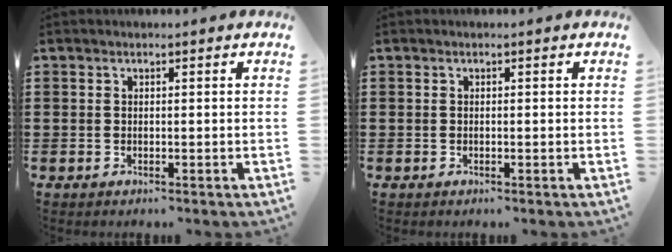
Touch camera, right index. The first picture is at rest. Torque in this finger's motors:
{"motor_torque": [1.15, 0.45, 0.00, 0.01]}